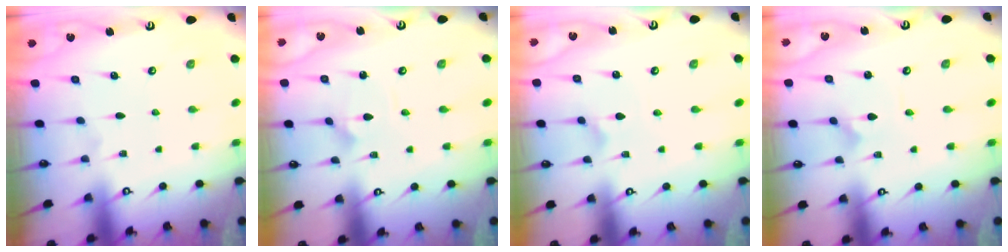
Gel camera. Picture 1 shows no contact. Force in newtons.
{"total": 2.4, "press": 2.4, "slide": 0.1}
{"total": 1.7, "press": 1.6, "slide": 0.1}
{"total": 1.0, "press": 1.0, "slide": 0.0}